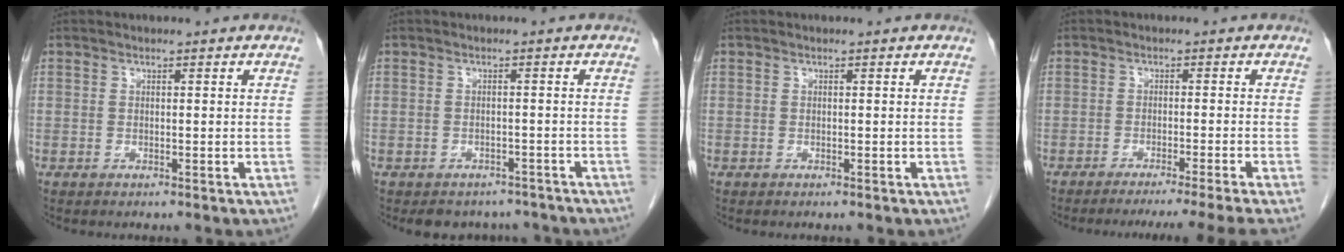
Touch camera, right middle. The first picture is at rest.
{"total": 6.4, "force": [-5.7, 2.9, 0.6], "torque": [0.003, 0.007, -0.064]}
{"total": 0.0}
{"total": 10.9, "force": [-9.4, -2.9, 4.7], "torque": [-0.043, -0.027, -0.128]}